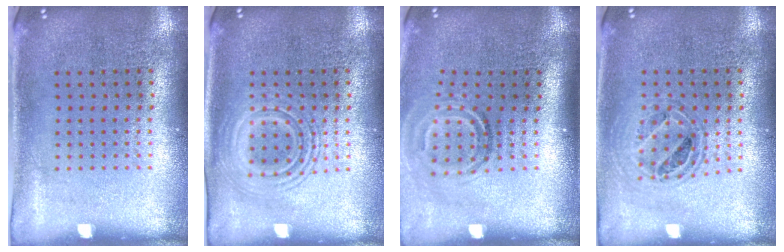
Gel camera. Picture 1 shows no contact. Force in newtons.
{"total": 2.5, "press": 2.5, "slide": 0.4}
{"total": 1.8, "press": 1.2, "slide": 1.4}
{"total": 0.8, "press": 0.8, "slide": 0.1}